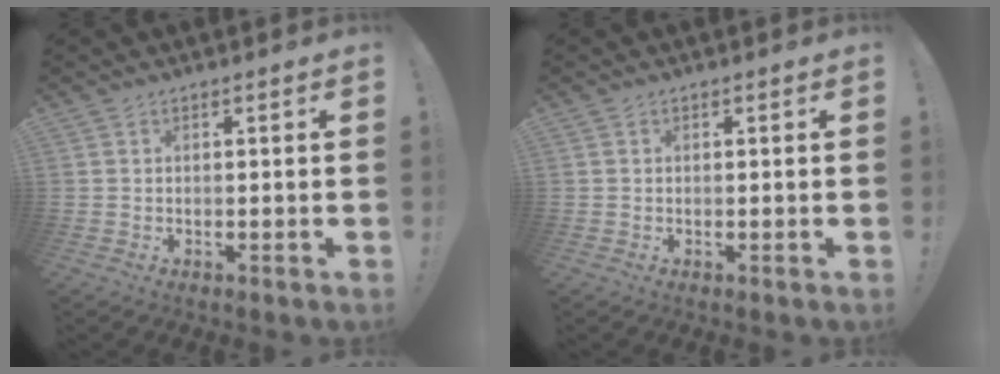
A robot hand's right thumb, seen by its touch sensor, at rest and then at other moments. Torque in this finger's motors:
{"motor_torque": [-0.27, 0.13, -0.23, 0.32, -0.06]}